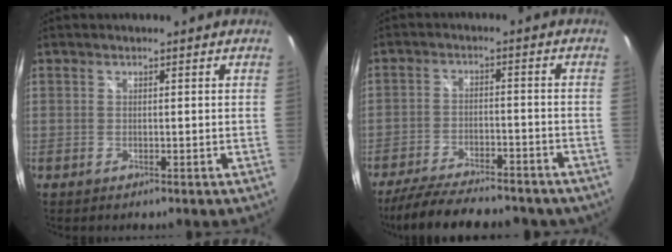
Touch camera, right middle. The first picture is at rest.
{"total": 20.0, "force": [-16.4, 6.2, 9.6], "torque": [-0.191, -0.030, -0.233]}